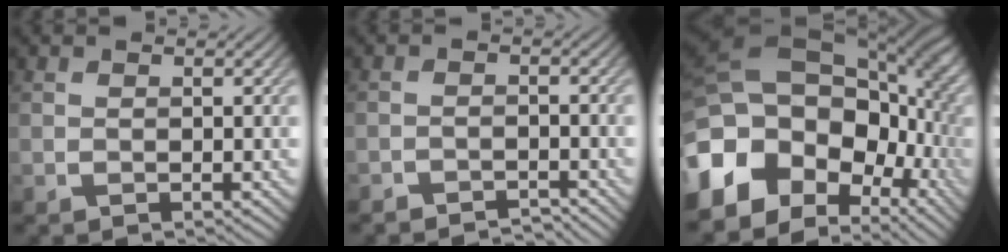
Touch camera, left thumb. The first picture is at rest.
{"total": 2.8, "force": [-2.7, 0.3, 0.6], "torque": [-0.008, 0.002, -0.047]}
{"total": 19.3, "force": [-5.1, 14.0, 12.2], "torque": [-0.259, 0.012, -0.077]}